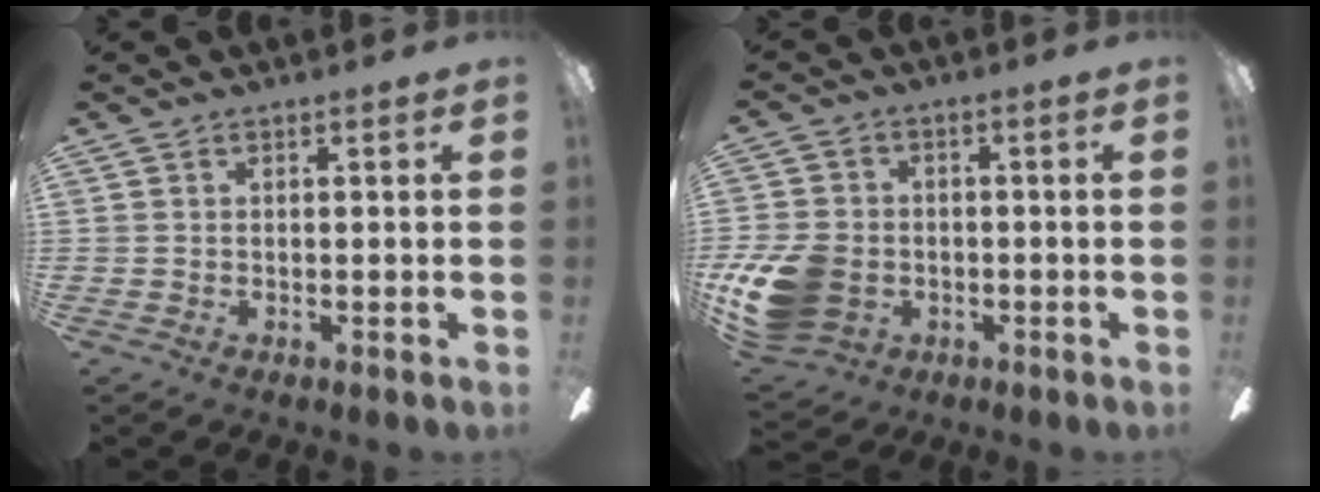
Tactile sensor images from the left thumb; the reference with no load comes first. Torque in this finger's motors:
{"motor_torque": [-0.68, 0.94, 0.48, -0.40, 0.23]}